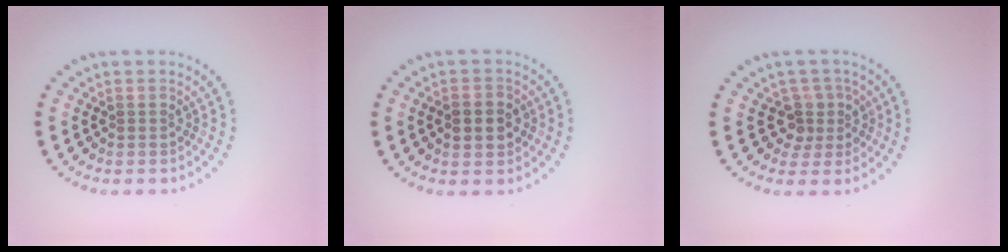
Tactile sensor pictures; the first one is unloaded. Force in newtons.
{"total": 2.6, "press": 2.6, "slide": 0.1}
{"total": 2.7, "press": 2.0, "slide": 1.8}